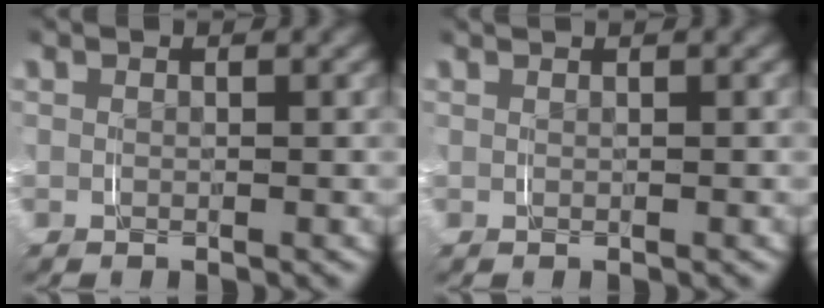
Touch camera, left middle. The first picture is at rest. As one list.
[{"total": 0.7, "force": [0.6, -0.3, 0.2], "torque": [0.004, 0.006, 0.008]}]